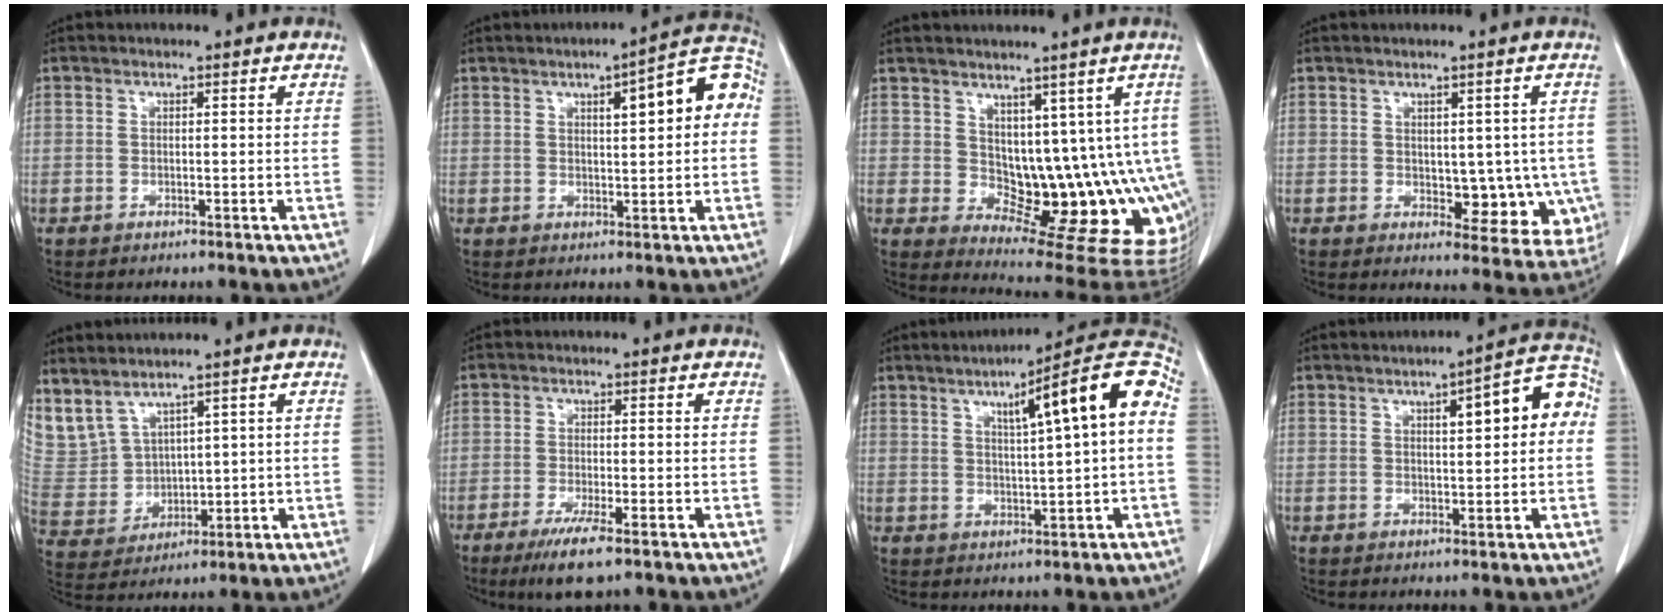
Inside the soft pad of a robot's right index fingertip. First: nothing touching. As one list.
[{"total": 9.4, "force": [2.2, 2.4, 8.8], "torque": [-0.112, 0.033, 0.026]}, {"total": 12.2, "force": [2.0, 7.1, 9.7], "torque": [-0.105, 0.003, 0.048]}, {"total": 7.7, "force": [-0.7, 4.7, 6.0], "torque": [-0.048, 0.001, 0.006]}, {"total": 9.0, "force": [7.0, 4.3, 3.6], "torque": [-0.096, 0.005, 0.175]}, {"total": 5.8, "force": [-3.7, 0.5, 4.5], "torque": [-0.084, -0.016, -0.061]}, {"total": 13.5, "force": [3.3, 0.9, 13.1], "torque": [-0.184, 0.032, 0.044]}, {"total": 8.7, "force": [2.0, 2.3, 8.2], "torque": [-0.102, 0.031, 0.024]}]